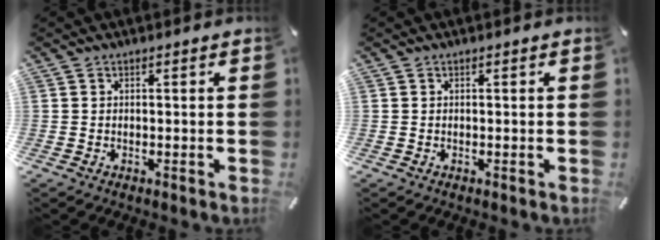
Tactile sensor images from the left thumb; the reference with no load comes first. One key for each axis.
{"total": 0.0}